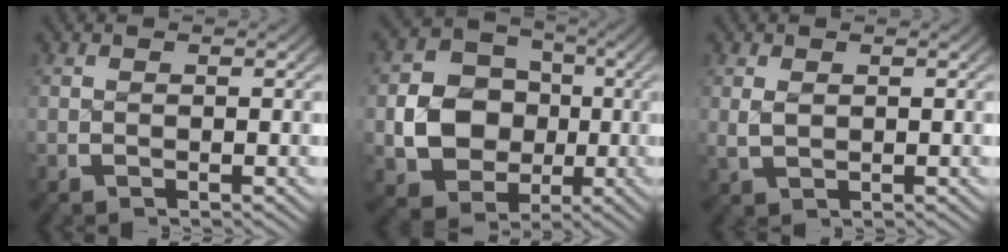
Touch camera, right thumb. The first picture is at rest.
{"total": 11.5, "force": [-1.2, 9.7, 6.0], "torque": [-0.133, -0.036, -0.018]}
{"total": 1.2, "force": [0.5, 0.8, 0.8], "torque": [-0.021, -0.005, 0.018]}